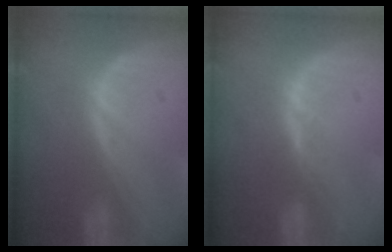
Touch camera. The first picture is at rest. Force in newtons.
{"total": 2.4, "press": 1.8, "slide": 1.5}